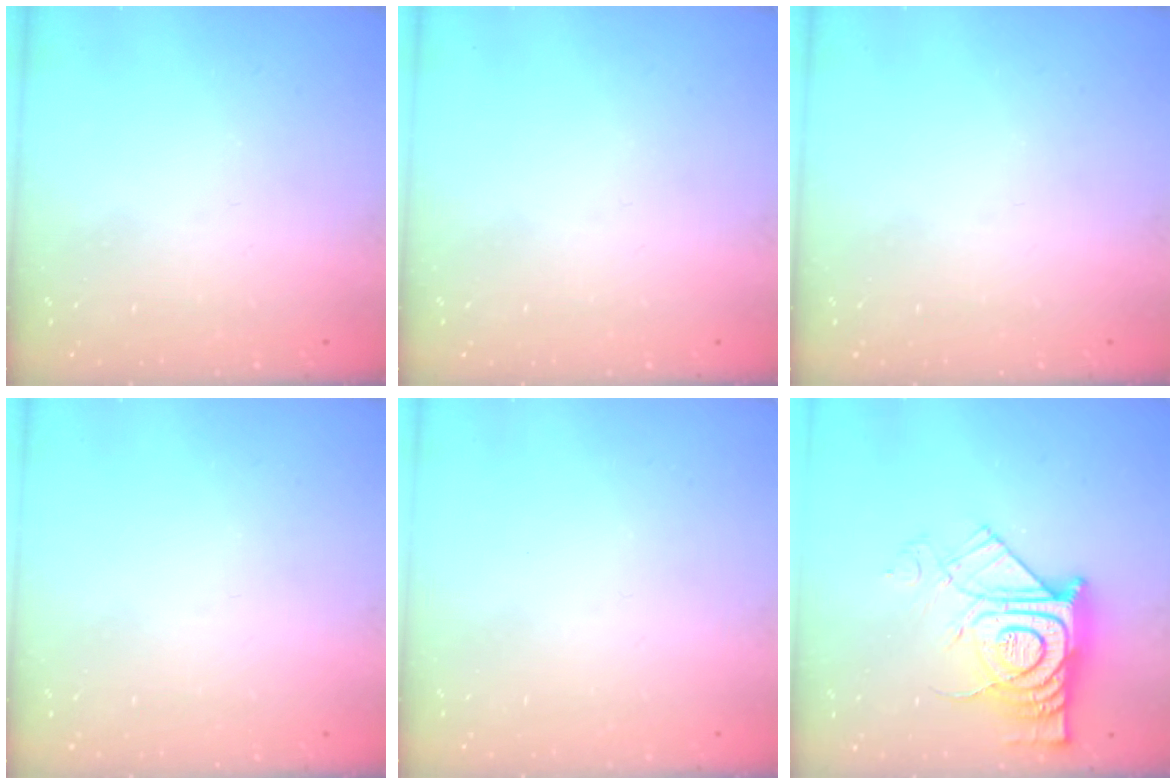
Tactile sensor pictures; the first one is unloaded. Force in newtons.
{"total": 0.0}
{"total": 0.0}
{"total": 0.0}
{"total": 1.7, "press": 1.6, "slide": 0.1}
{"total": 15.8, "press": 15.8, "slide": 1.2}